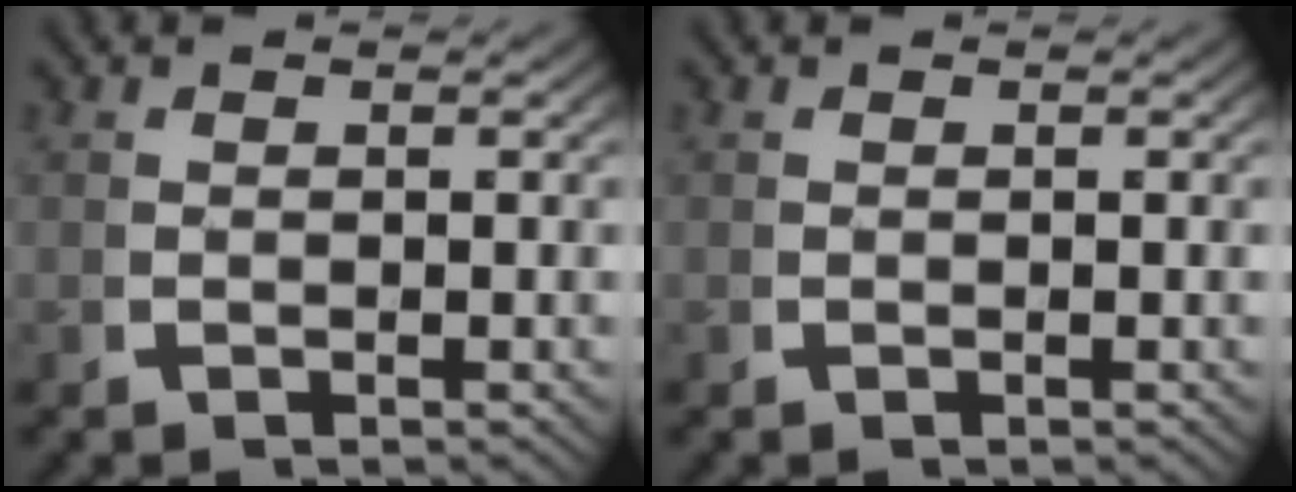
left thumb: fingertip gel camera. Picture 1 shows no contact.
{"total": 0.0}